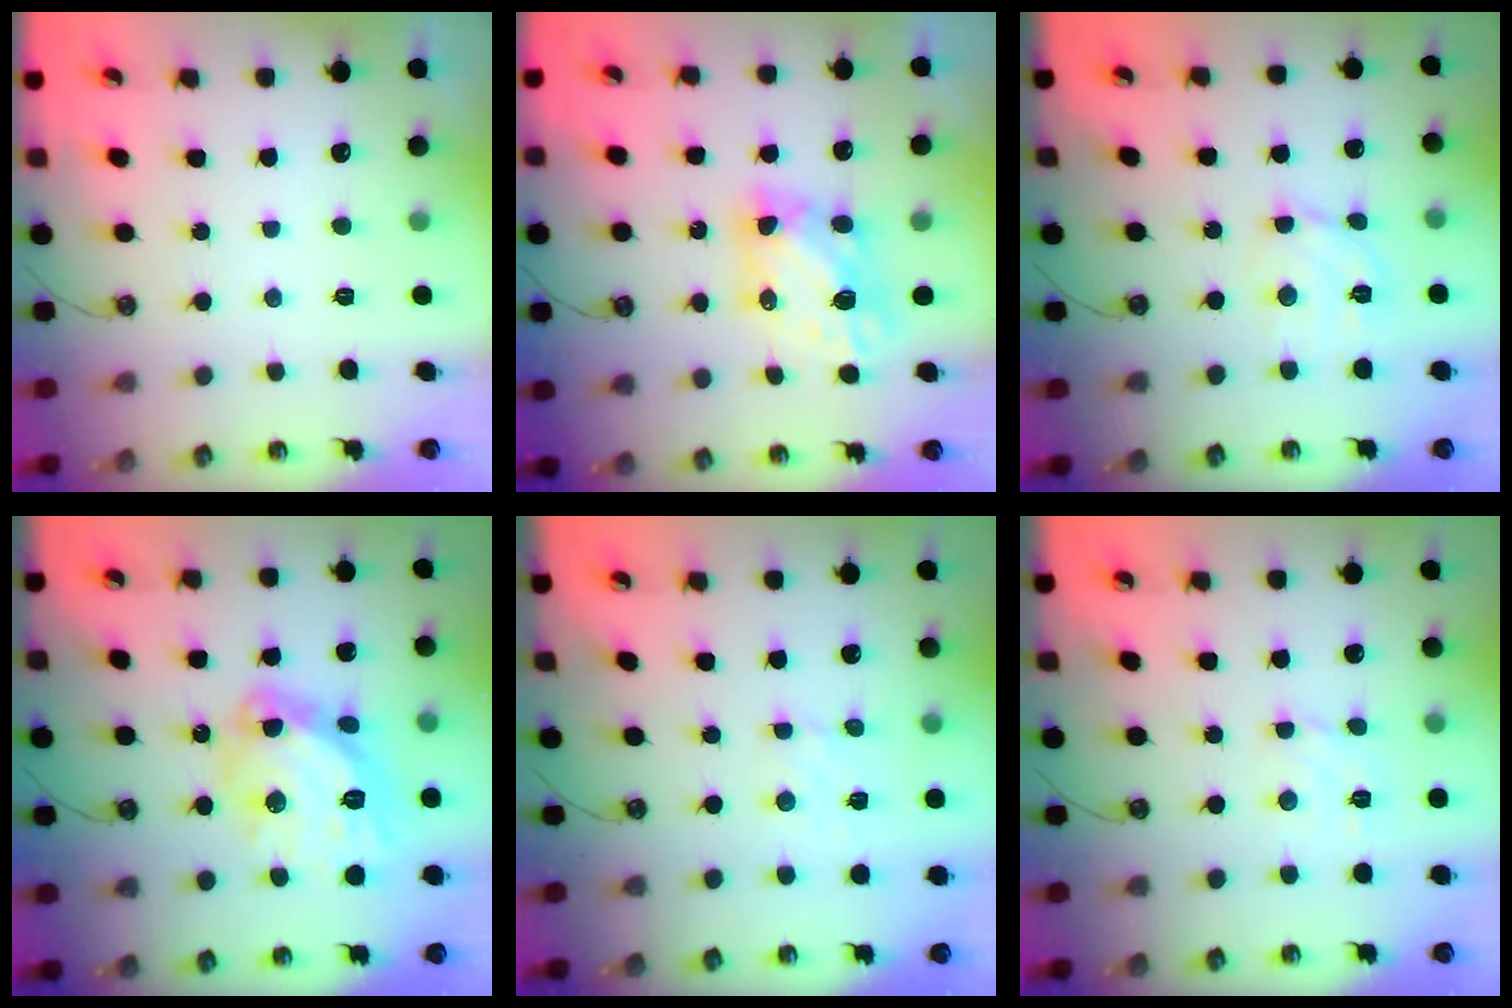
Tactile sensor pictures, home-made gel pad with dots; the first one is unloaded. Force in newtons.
{"total": 7.0, "press": 6.9, "slide": 0.8}
{"total": 9.8, "press": 9.8, "slide": 1.1}
{"total": 18.3, "press": 18.3, "slide": 1.8}
{"total": 3.6, "press": 3.6, "slide": 0.2}
{"total": 3.4, "press": 3.4, "slide": 0.4}